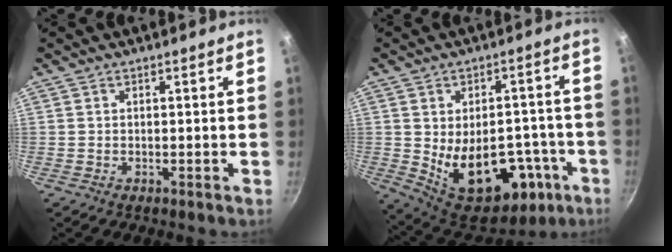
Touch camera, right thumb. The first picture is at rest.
{"total": 20.9, "force": [-6.0, 13.1, 15.1], "torque": [-0.183, 0.013, -0.056]}